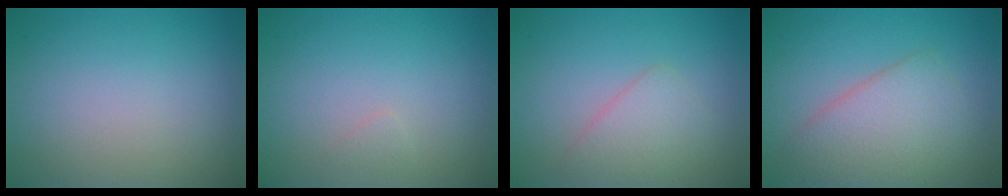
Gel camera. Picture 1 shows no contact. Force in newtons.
{"total": 0.5, "press": 0.5, "slide": 0.0}
{"total": 2.4, "press": 2.4, "slide": 0.2}
{"total": 5.0, "press": 5.0, "slide": 0.3}